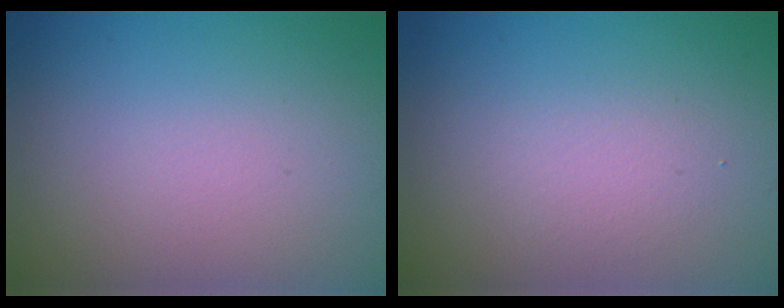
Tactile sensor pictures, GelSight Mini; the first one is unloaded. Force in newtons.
{"total": 1.6, "press": 1.6, "slide": 0.2}